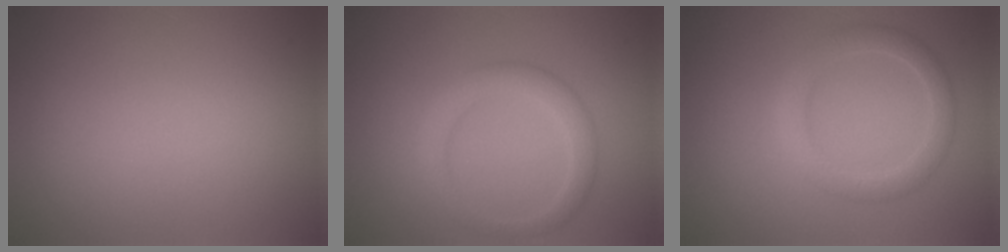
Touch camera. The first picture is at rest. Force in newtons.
{"total": 3.0, "press": 3.0, "slide": 0.0}
{"total": 2.9, "press": 2.9, "slide": 0.1}